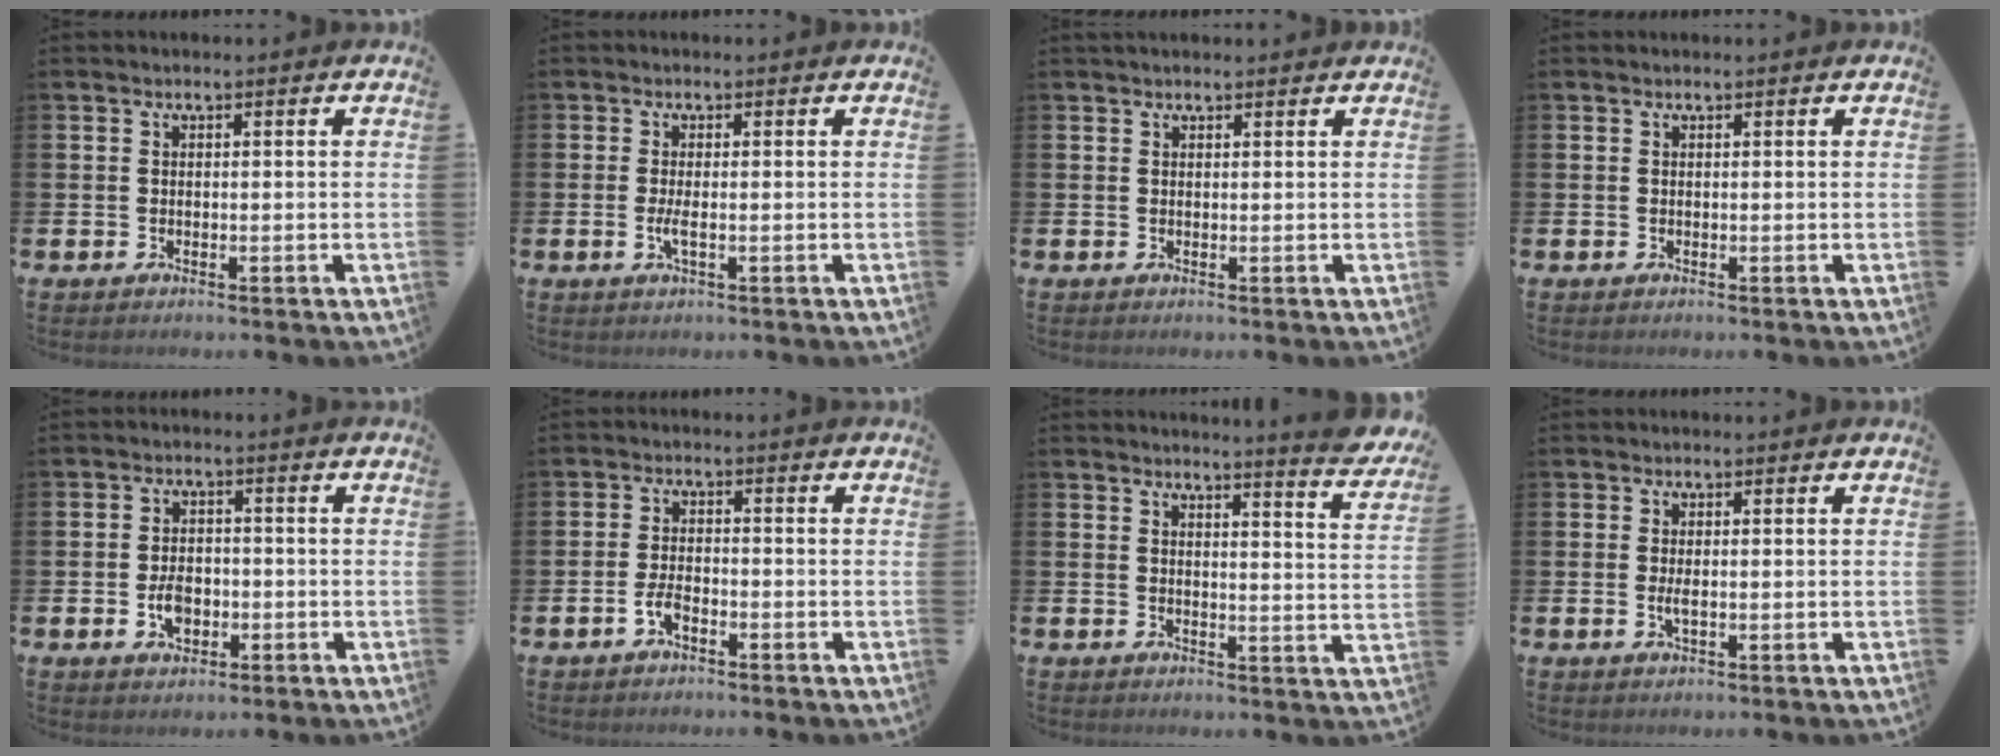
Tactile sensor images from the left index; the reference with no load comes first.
{"total": 1.5, "force": [-0.2, 0.3, 1.5], "torque": [-0.037, 0.002, -0.003]}
{"total": 0.8, "force": [0.8, 0.1, 0.2], "torque": [0.004, -0.001, 0.013]}
{"total": 0.0}
{"total": 4.0, "force": [-1.0, 2.8, 2.7], "torque": [-0.043, 0.002, -0.020]}
{"total": 2.5, "force": [-1.3, 1.1, 1.8], "torque": [-0.049, 0.004, -0.026]}
{"total": 4.0, "force": [3.8, -0.7, 0.9], "torque": [-0.010, -0.037, 0.059]}
{"total": 1.3, "force": [0.0, 0.4, 1.2], "torque": [-0.023, 0.001, 0.000]}